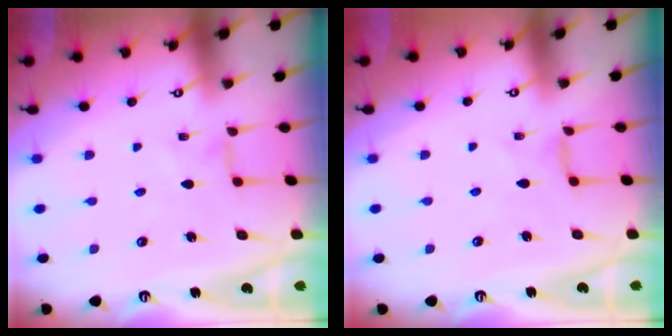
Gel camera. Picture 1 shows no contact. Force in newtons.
{"total": 0.8, "press": 0.7, "slide": 0.2}